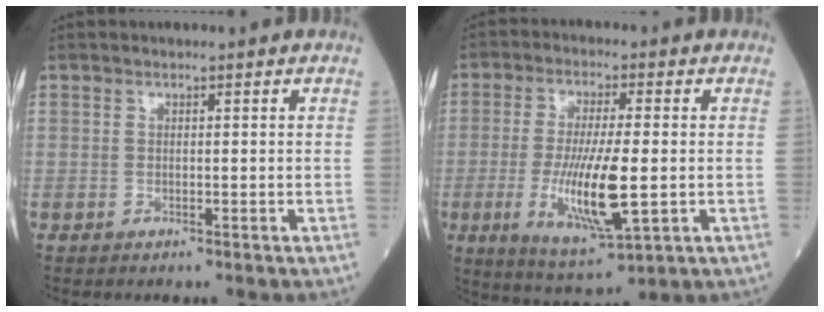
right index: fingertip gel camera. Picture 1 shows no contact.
{"total": 11.9, "force": [-1.9, 1.9, 11.6], "torque": [-0.225, -0.024, -0.028]}